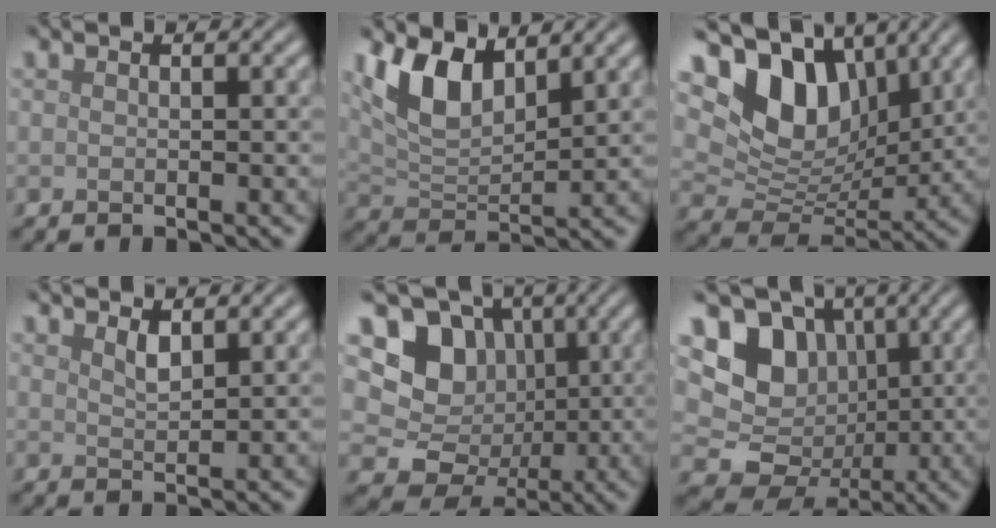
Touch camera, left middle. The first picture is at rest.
{"total": 6.2, "force": [3.4, 3.0, 4.2], "torque": [-0.089, -0.004, 0.064]}
{"total": 10.0, "force": [4.3, 6.5, 6.2], "torque": [-0.108, -0.007, 0.075]}
{"total": 1.4, "force": [1.0, 0.4, 0.8], "torque": [-0.018, -0.002, 0.021]}
{"total": 9.8, "force": [1.4, 8.9, 3.9], "torque": [-0.061, 0.010, 0.001]}
{"total": 12.5, "force": [2.2, 11.1, 5.2], "torque": [-0.109, 0.027, 0.022]}